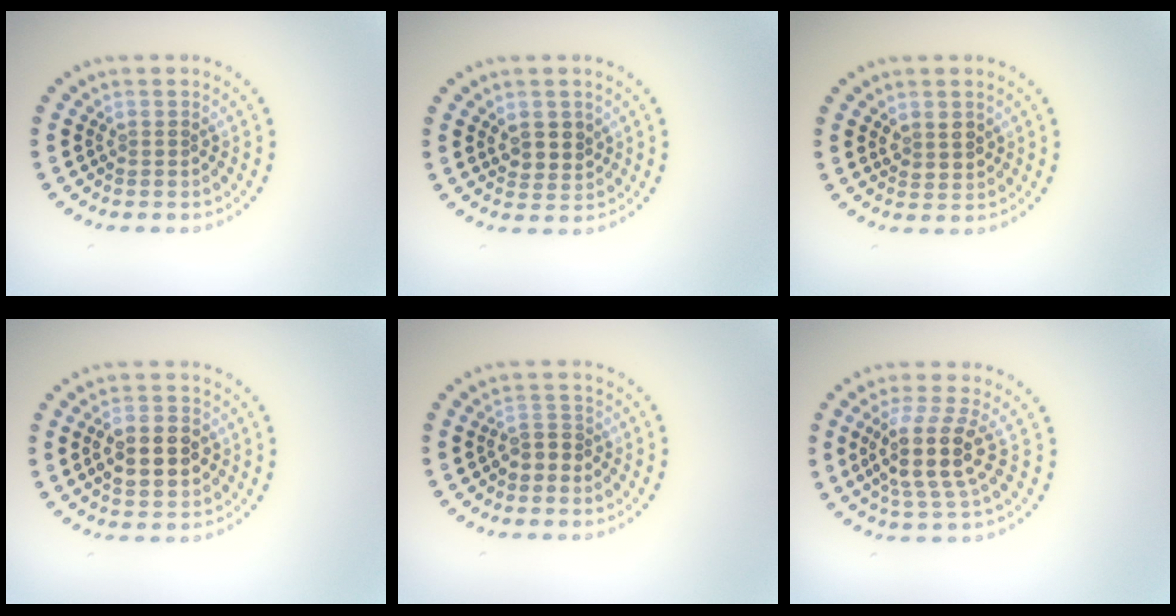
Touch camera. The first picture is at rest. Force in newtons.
{"total": 2.4, "press": 2.2, "slide": 1.0}
{"total": 1.7, "press": 1.6, "slide": 0.7}
{"total": 5.2, "press": 5.2, "slide": 0.2}
{"total": 1.8, "press": 1.7, "slide": 0.8}
{"total": 4.5, "press": 3.6, "slide": 2.6}